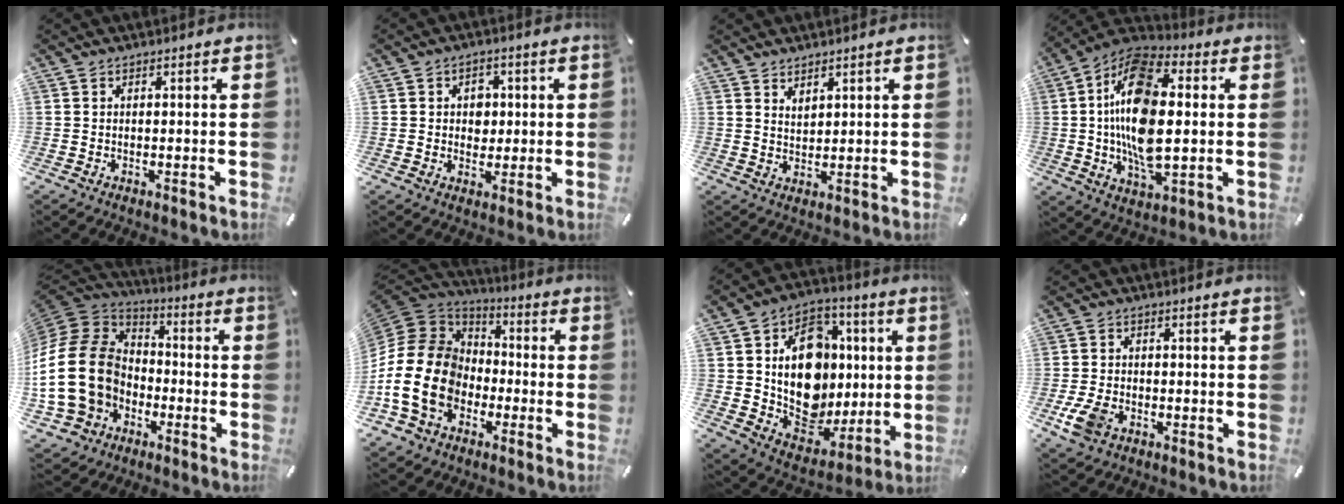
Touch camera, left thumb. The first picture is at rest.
{"total": 4.7, "force": [0.4, 4.3, 2.0], "torque": [-0.024, 0.001, 0.002]}
{"total": 2.6, "force": [2.4, 1.0, 0.0], "torque": [0.006, -0.015, 0.046]}
{"total": 18.5, "force": [1.3, 9.9, 15.6], "torque": [-0.326, -0.004, 0.015]}
{"total": 23.0, "force": [-4.3, 18.2, 13.4], "torque": [-0.294, 0.026, -0.073]}
{"total": 18.0, "force": [-6.1, 14.1, 9.4], "torque": [-0.212, 0.027, -0.110]}
{"total": 18.5, "force": [2.3, 14.7, 11.0], "torque": [-0.187, -0.015, 0.050]}
{"total": 6.1, "force": [-2.6, 4.0, 3.7], "torque": [-0.090, 0.007, -0.051]}